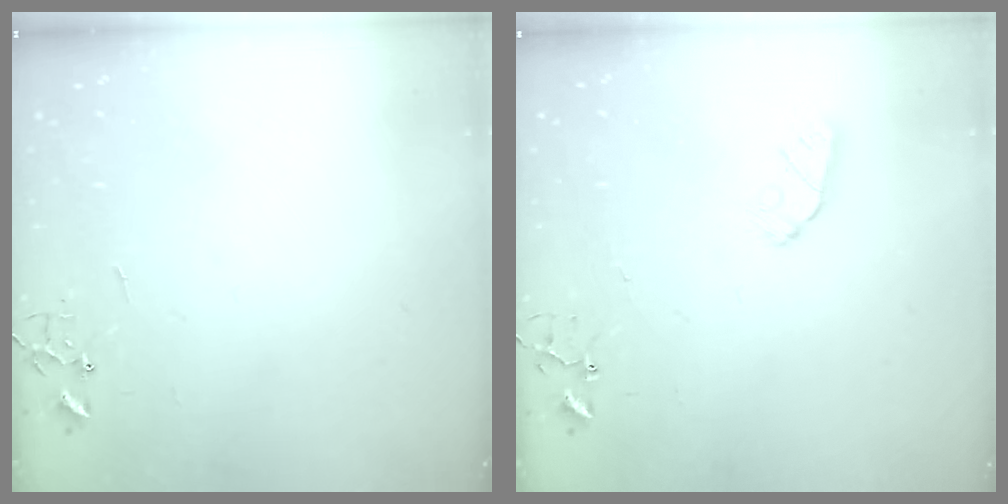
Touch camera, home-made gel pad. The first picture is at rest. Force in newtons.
{"total": 4.5, "press": 4.5, "slide": 0.6}